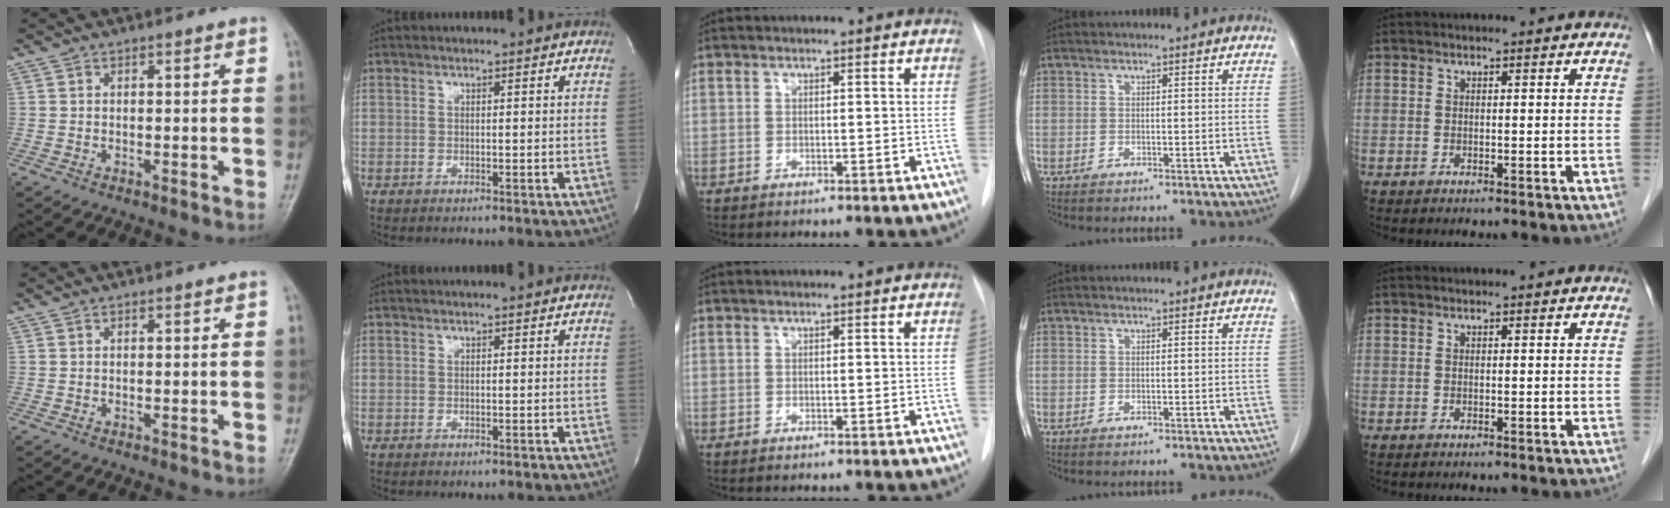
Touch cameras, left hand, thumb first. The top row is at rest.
{}